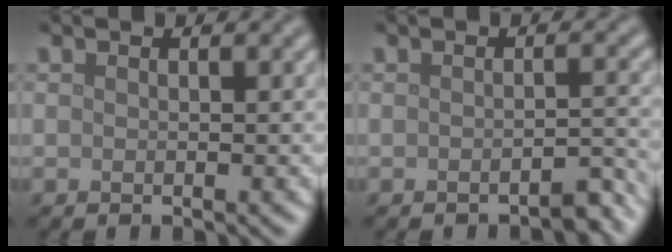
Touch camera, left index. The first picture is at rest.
{"total": 1.7, "force": [-1.3, 0.3, 0.9], "torque": [-0.011, 0.003, -0.019]}